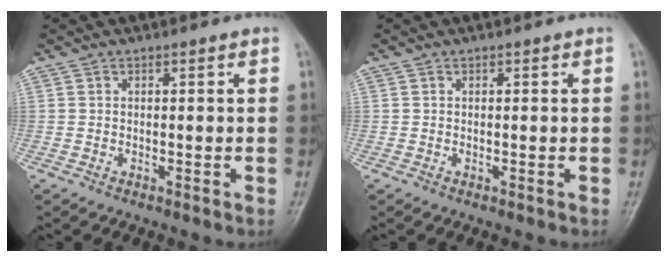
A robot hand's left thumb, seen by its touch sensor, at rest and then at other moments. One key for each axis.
{"total": 0.0}